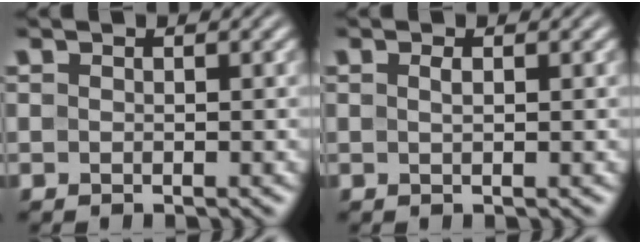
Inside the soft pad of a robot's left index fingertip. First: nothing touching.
{"total": 0.9, "force": [0.3, 0.2, 0.8], "torque": [-0.015, 0.004, 0.004]}